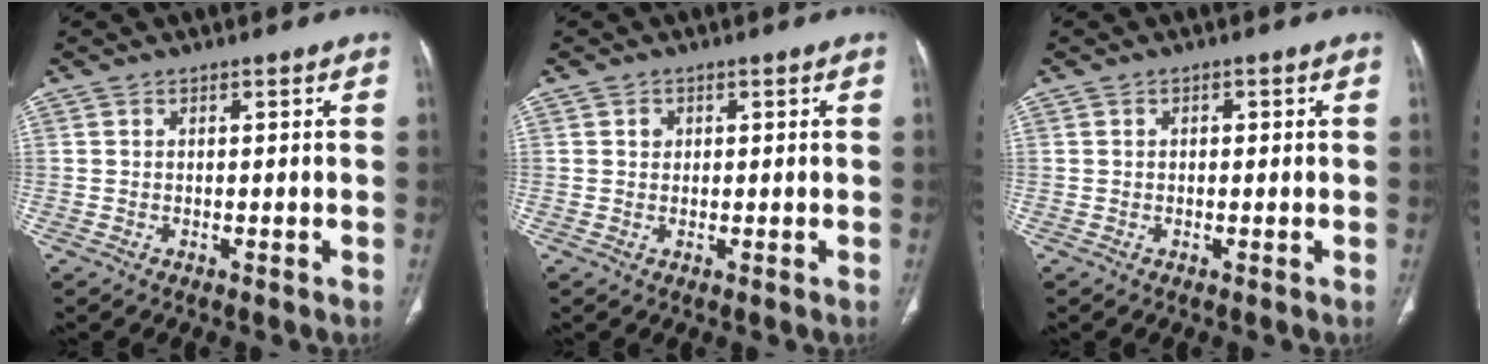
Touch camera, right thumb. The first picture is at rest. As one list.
[{"total": 1.2, "force": [0.4, 1.1, 0.4], "torque": [-0.001, 0.001, 0.005]}, {"total": 0.9, "force": [0.2, 0.6, 0.6], "torque": [-0.009, 0.003, 0.003]}]